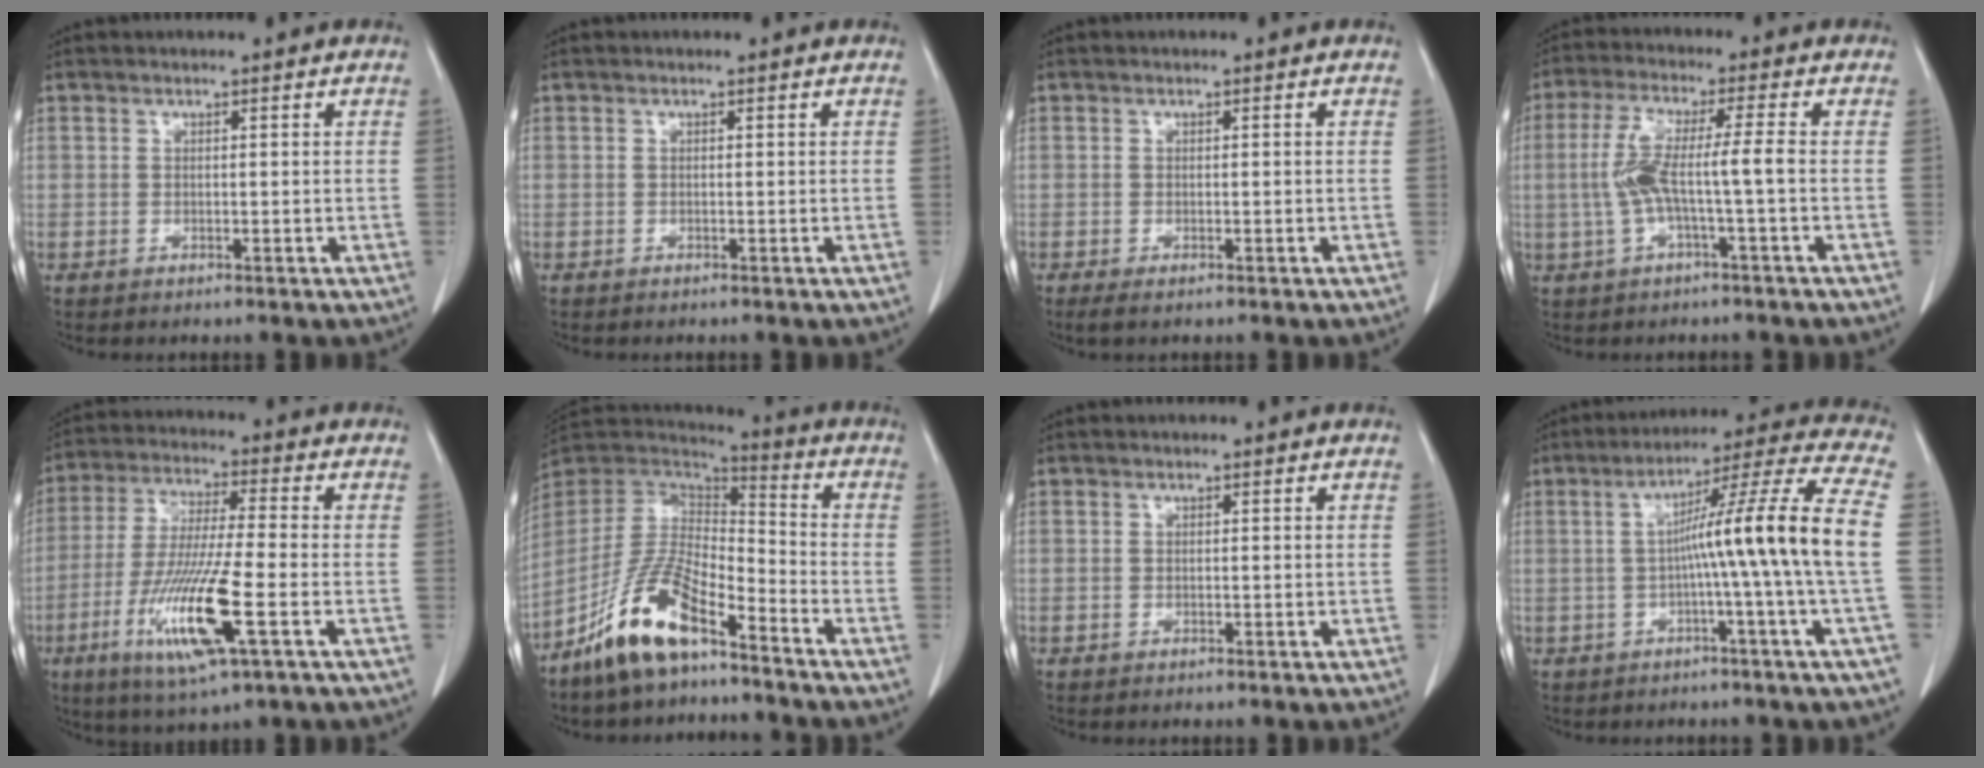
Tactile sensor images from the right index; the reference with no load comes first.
{"total": 0.0}
{"total": 1.7, "force": [-1.0, 0.3, 1.3], "torque": [-0.021, -0.004, -0.016]}
{"total": 7.0, "force": [-0.9, -0.1, 7.0], "torque": [-0.144, 0.017, -0.013]}
{"total": 13.3, "force": [-4.6, 0.6, 12.5], "torque": [-0.252, -0.025, -0.082]}
{"total": 13.3, "force": [-8.9, 3.6, 9.2], "torque": [-0.196, 0.005, -0.171]}
{"total": 0.0}
{"total": 14.3, "force": [-1.0, -2.7, 14.0], "torque": [-0.207, 0.013, -0.022]}